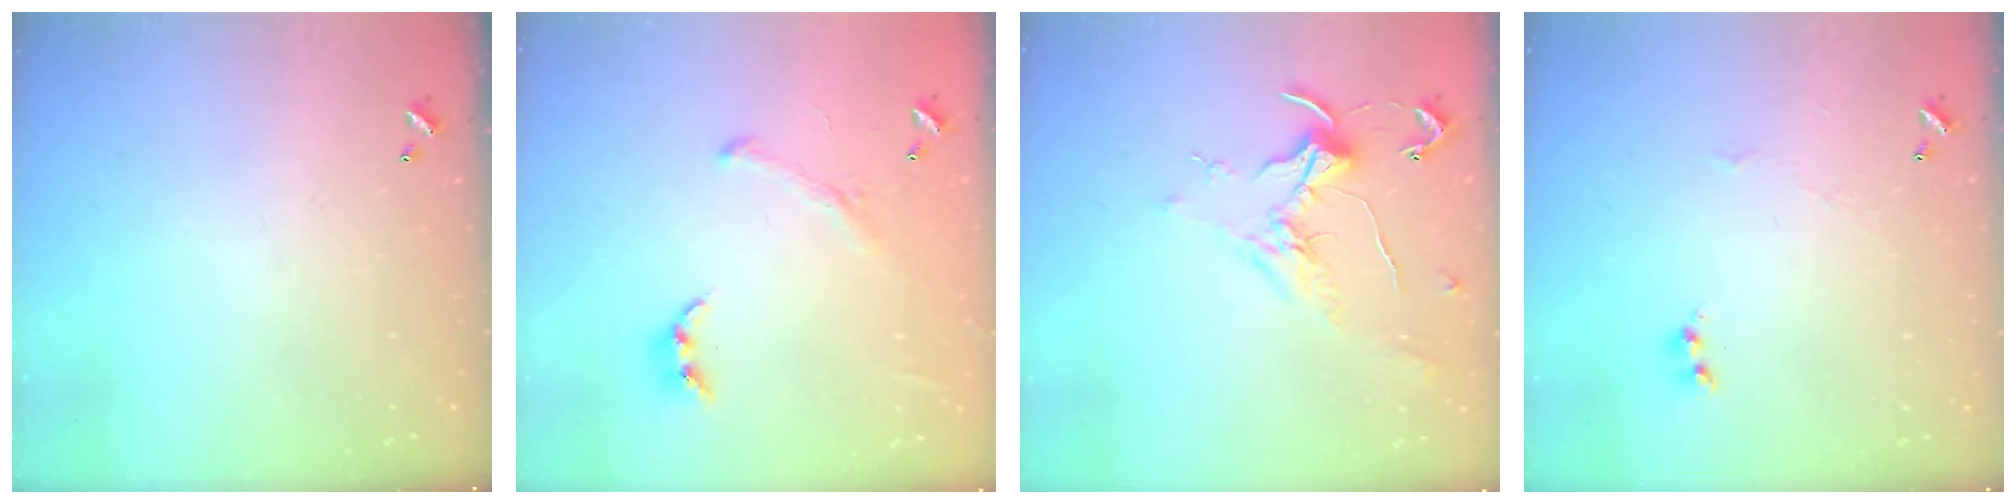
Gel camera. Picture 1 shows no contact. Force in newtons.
{"total": 1.6, "press": 1.4, "slide": 0.8}
{"total": 0.7, "press": 0.3, "slide": 0.7}
{"total": 1.6, "press": 1.5, "slide": 0.4}